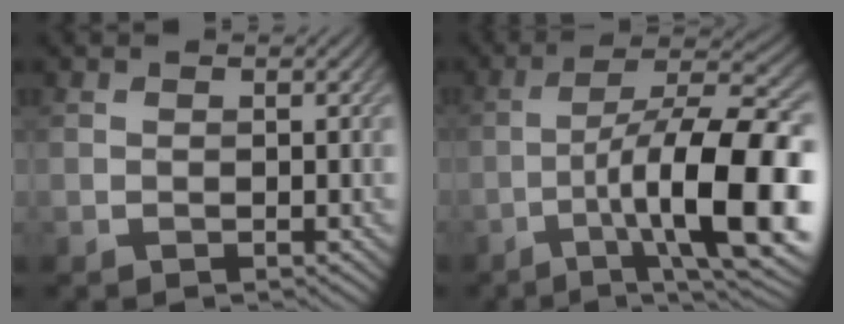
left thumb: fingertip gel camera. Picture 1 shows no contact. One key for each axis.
{"total": 15.9, "fx": -4.5, "fy": 4.4, "fz": 14.6, "tx": -0.211, "ty": 0.007, "tz": -0.067}